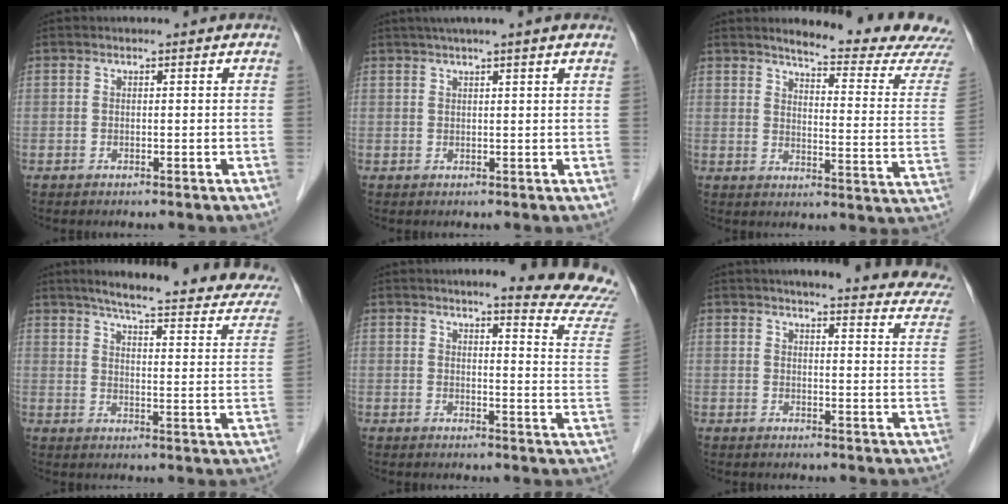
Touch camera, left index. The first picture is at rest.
{"total": 5.9, "force": [4.5, -0.7, 3.8], "torque": [-0.056, 0.029, 0.064]}
{"total": 16.6, "force": [15.9, -0.7, 4.8], "torque": [-0.066, -0.109, 0.176]}
{"total": 24.0, "force": [20.0, 3.6, 12.9], "torque": [-0.162, -0.021, 0.231]}
{"total": 13.5, "force": [12.8, -0.3, 4.3], "torque": [-0.036, -0.087, 0.122]}
{"total": 20.7, "force": [18.3, 2.8, 9.2], "torque": [-0.100, -0.034, 0.194]}